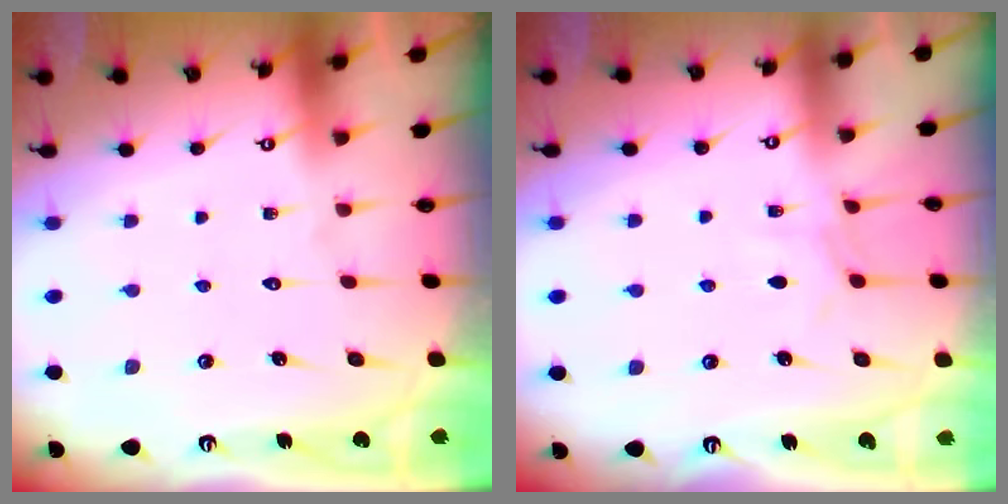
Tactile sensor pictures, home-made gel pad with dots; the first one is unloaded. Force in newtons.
{"total": 4.9, "press": 4.9, "slide": 0.7}